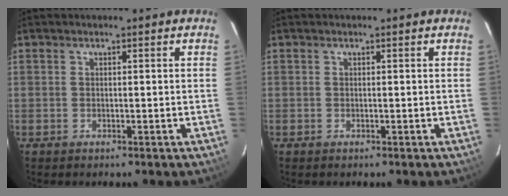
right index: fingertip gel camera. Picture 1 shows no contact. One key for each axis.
{"total": 0.0}